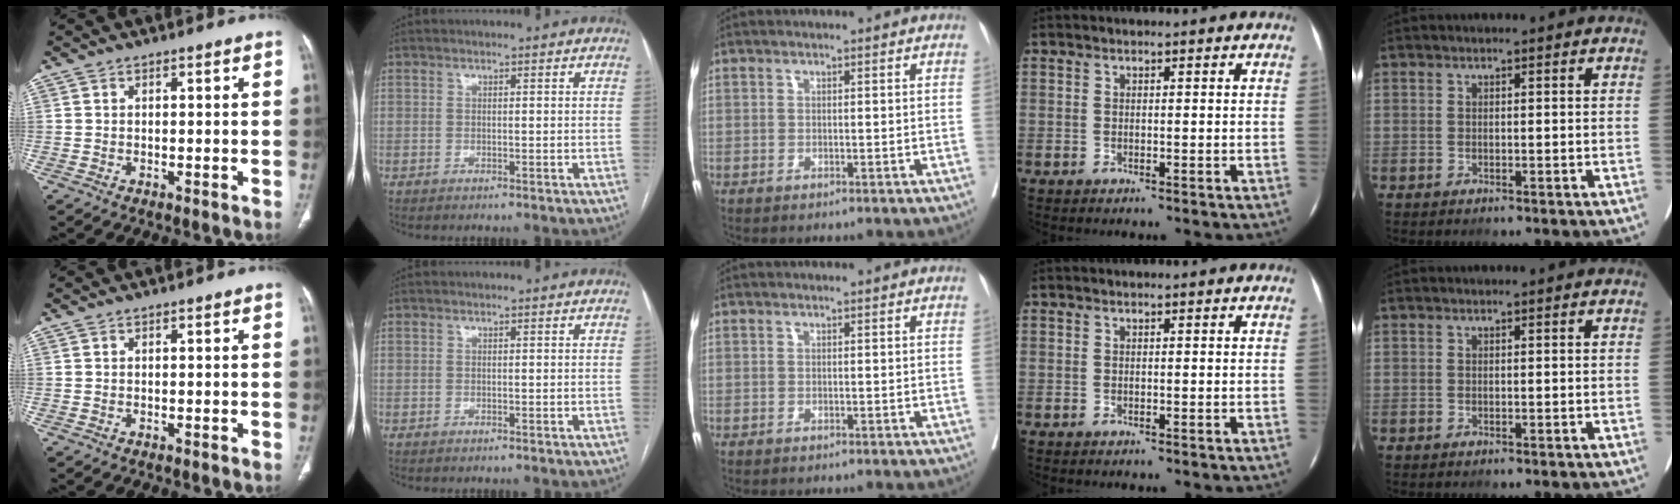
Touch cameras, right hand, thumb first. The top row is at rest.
{}